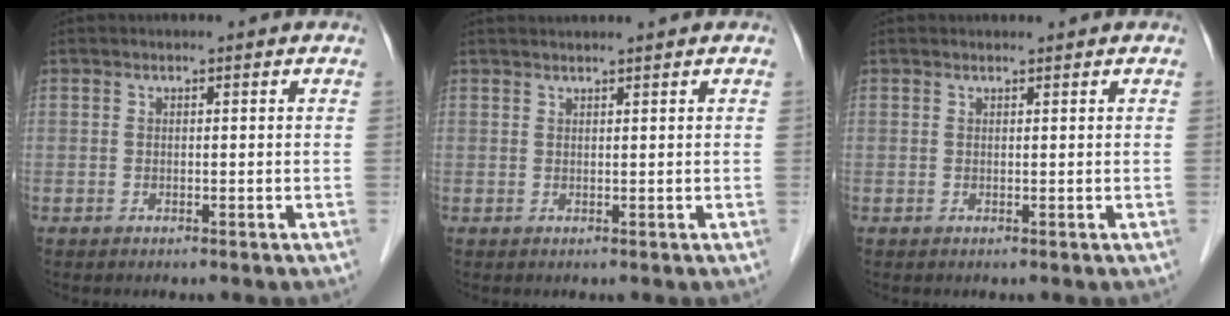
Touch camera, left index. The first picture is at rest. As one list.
[{"total": 3.6, "force": [3.3, -0.4, 1.4], "torque": [-0.014, 0.024, 0.050]}, {"total": 0.5, "force": [0.5, -0.1, 0.0], "torque": [-0.007, -0.001, 0.009]}]